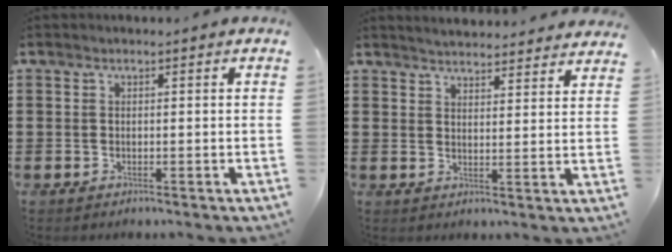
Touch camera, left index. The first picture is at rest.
{"total": 3.7, "force": [3.7, -0.2, 0.1], "torque": [-0.015, -0.020, 0.066]}